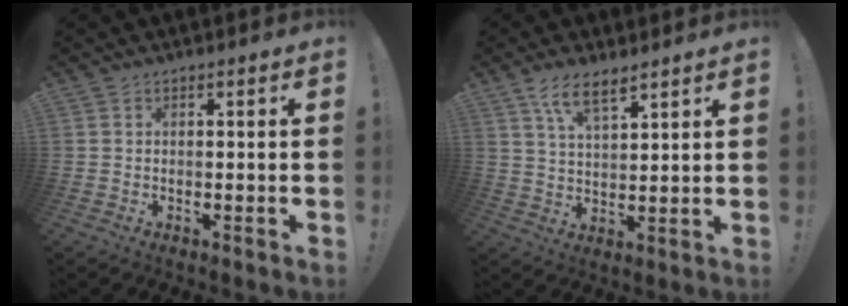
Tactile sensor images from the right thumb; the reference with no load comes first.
{"total": 7.6, "force": [5.5, 2.5, 4.6], "torque": [-0.086, -0.026, 0.101]}